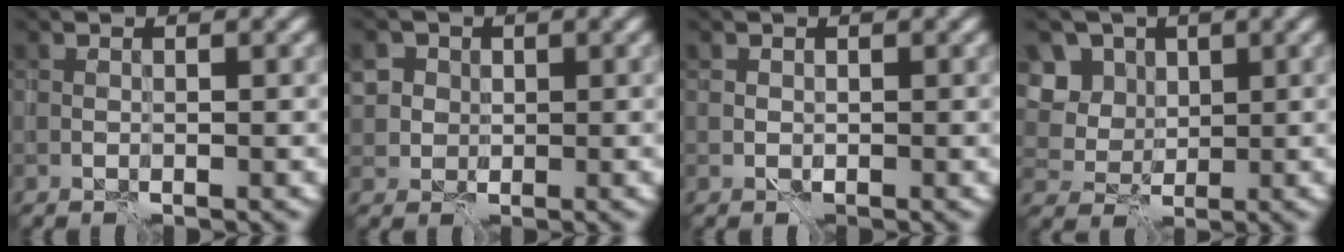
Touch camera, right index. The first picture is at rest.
{"total": 4.8, "force": [1.5, 4.2, 1.7], "torque": [-0.039, 0.014, 0.023]}
{"total": 0.5, "force": [0.1, 0.5, 0.0], "torque": [0.001, 0.000, 0.005]}
{"total": 6.9, "force": [3.1, 5.6, 2.7], "torque": [-0.060, 0.011, 0.046]}